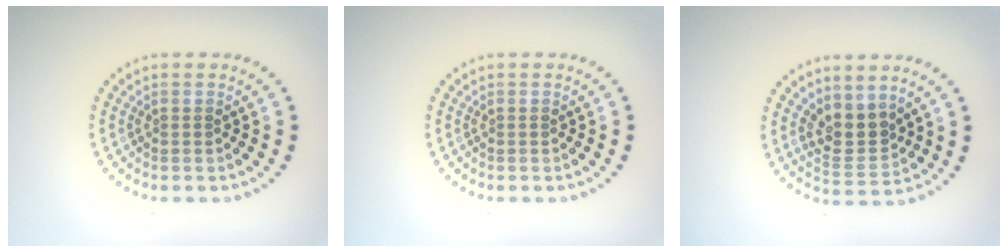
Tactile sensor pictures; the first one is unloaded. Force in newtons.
{"total": 0.0}
{"total": 3.2, "press": 2.8, "slide": 1.5}